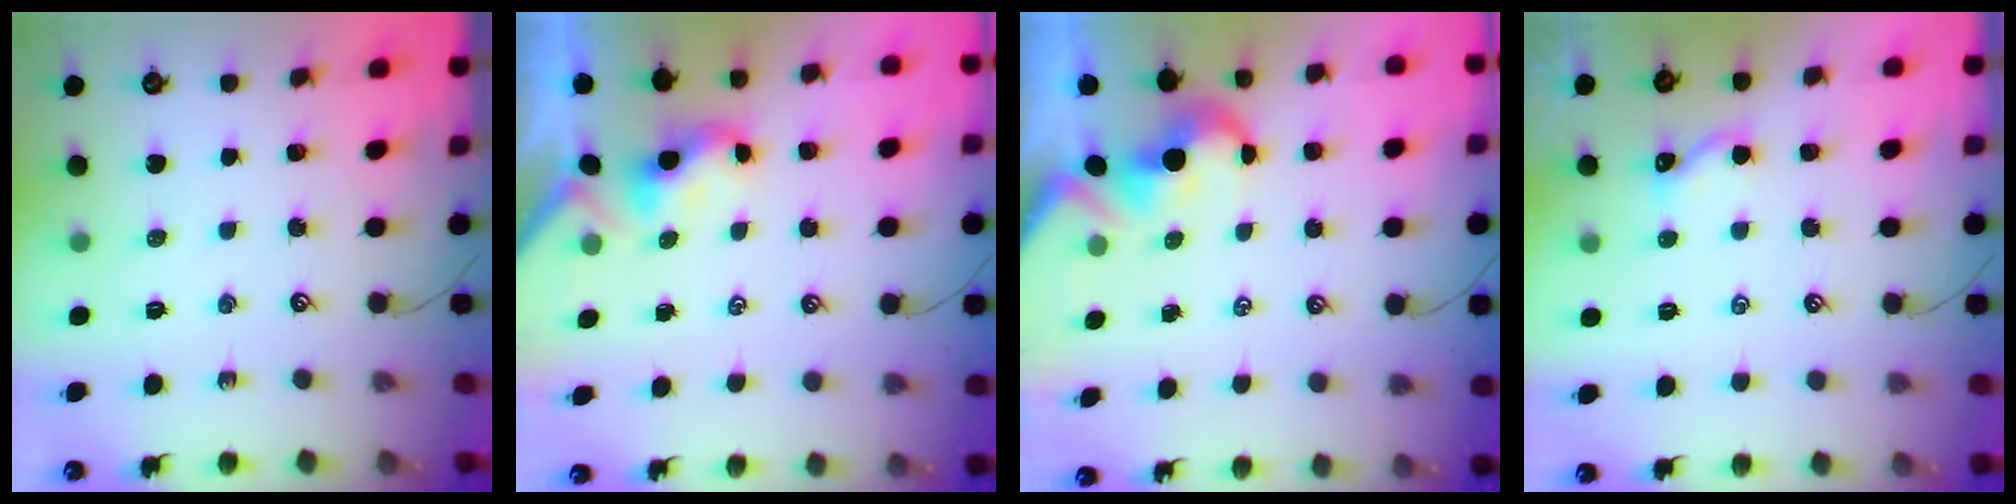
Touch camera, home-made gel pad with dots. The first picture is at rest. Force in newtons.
{"total": 0.6, "press": 0.5, "slide": 0.3}
{"total": 2.1, "press": 1.9, "slide": 0.8}
{"total": 1.7, "press": 1.7, "slide": 0.3}